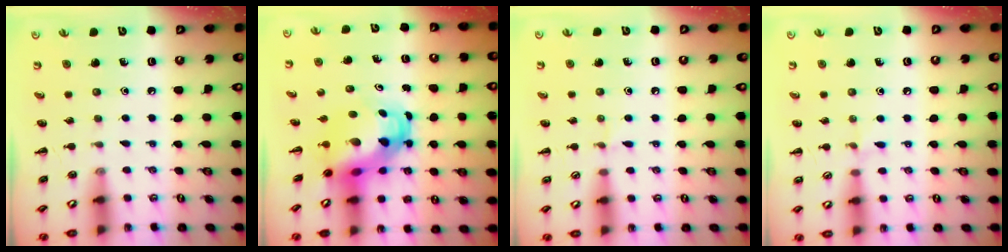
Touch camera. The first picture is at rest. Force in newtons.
{"total": 5.8, "press": 5.6, "slide": 1.6}
{"total": 3.8, "press": 3.5, "slide": 1.3}
{"total": 3.7, "press": 3.5, "slide": 1.4}